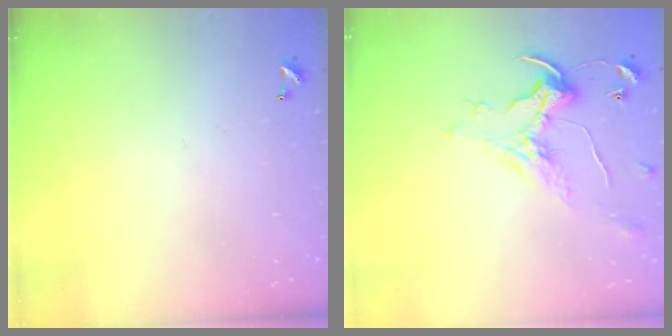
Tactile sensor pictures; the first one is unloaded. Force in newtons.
{"total": 1.0, "press": 0.9, "slide": 0.5}